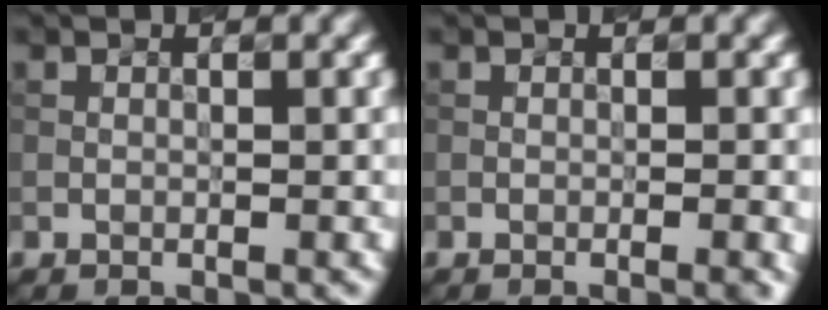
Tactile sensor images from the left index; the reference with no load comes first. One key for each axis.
{"total": 1.9, "fx": -0.5, "fy": 0.7, "fz": 1.7, "tx": -0.005, "ty": 0.016, "tz": -0.006}